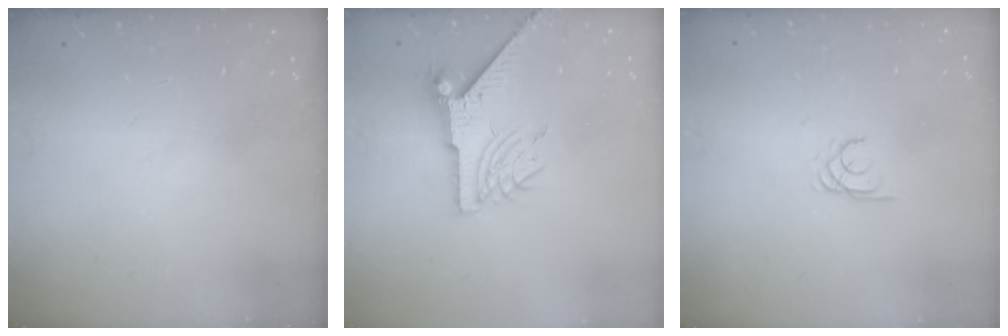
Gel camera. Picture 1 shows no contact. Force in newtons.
{"total": 7.7, "press": 7.7, "slide": 0.6}
{"total": 1.6, "press": 1.6, "slide": 0.2}